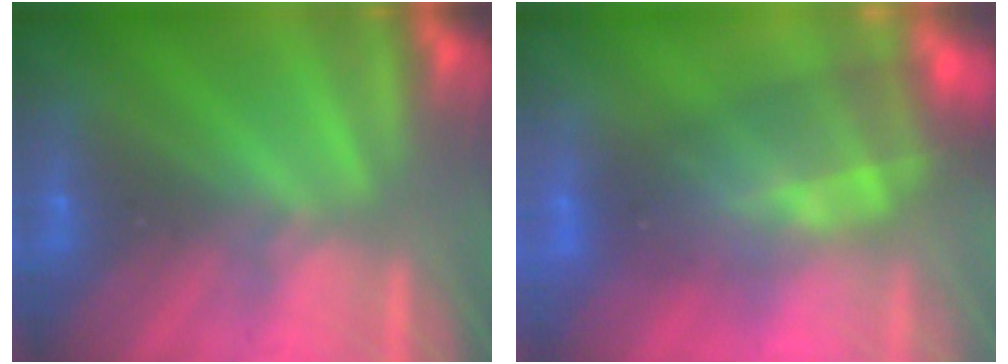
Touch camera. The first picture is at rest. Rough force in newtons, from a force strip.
{"total": 5.6}